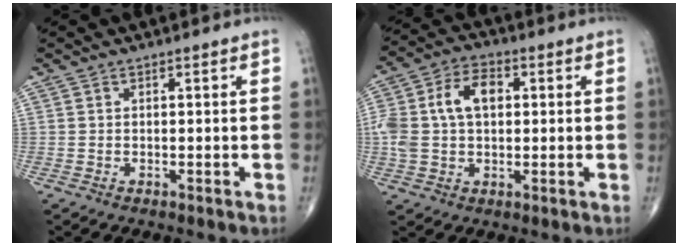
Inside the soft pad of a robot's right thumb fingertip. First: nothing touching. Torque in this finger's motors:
{"motor_torque": [1.60, 1.77, 1.26, 0.20, 0.12]}